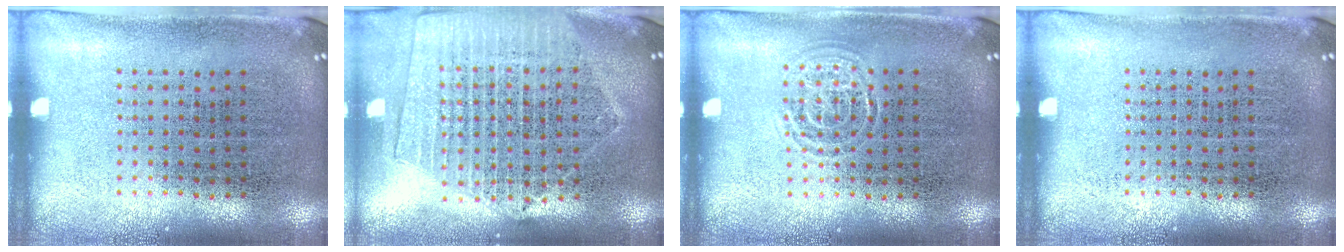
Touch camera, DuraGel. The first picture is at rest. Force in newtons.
{"total": 2.0, "press": 1.8, "slide": 0.9}
{"total": 0.8, "press": 0.8, "slide": 0.0}
{"total": 0.0}